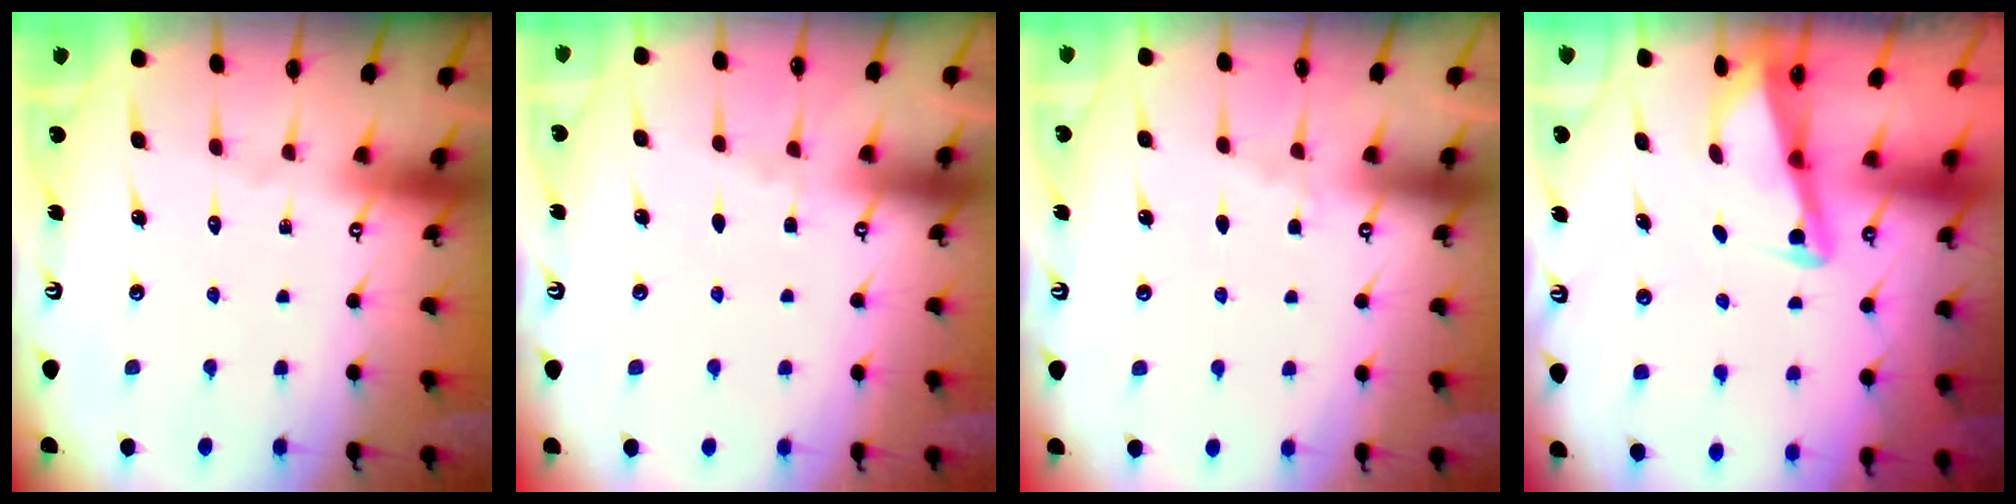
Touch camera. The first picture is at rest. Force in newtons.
{"total": 2.9, "press": 2.9, "slide": 0.5}
{"total": 2.8, "press": 2.8, "slide": 0.5}
{"total": 3.0, "press": 3.0, "slide": 0.4}